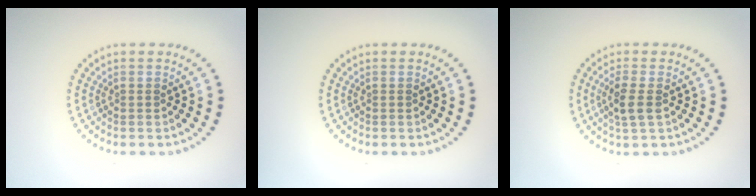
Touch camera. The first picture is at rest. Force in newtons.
{"total": 0.0}
{"total": 2.4, "press": 2.1, "slide": 1.0}